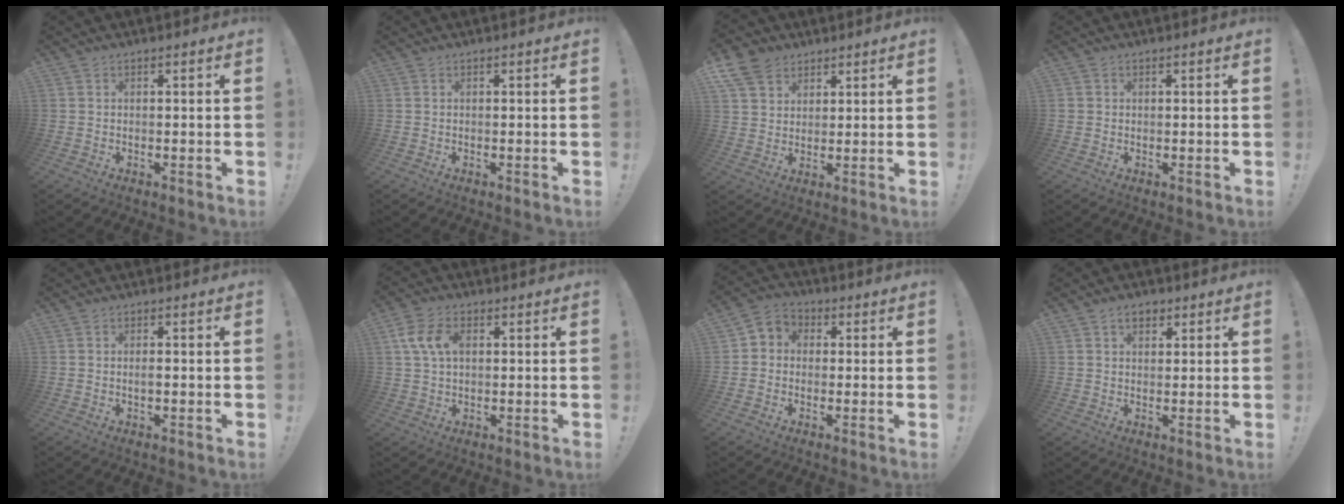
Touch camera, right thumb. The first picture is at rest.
{"total": 0.0}
{"total": 8.9, "force": [5.6, 6.3, 3.0], "torque": [-0.049, -0.028, 0.112]}
{"total": 1.0, "force": [0.3, 1.0, 0.2], "torque": [-0.008, 0.004, 0.006]}
{"total": 1.2, "force": [-0.5, 0.3, 1.1], "torque": [-0.015, 0.000, -0.011]}
{"total": 8.2, "force": [1.8, 5.3, 6.1], "torque": [-0.126, 0.012, 0.035]}
{"total": 4.6, "force": [-1.3, 4.1, 1.5], "torque": [-0.018, 0.016, -0.021]}
{"total": 3.8, "force": [1.8, 2.5, 2.3], "torque": [-0.035, 0.002, 0.031]}